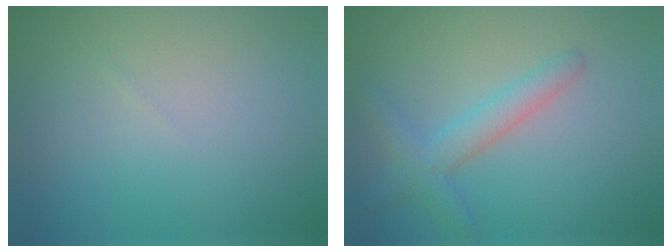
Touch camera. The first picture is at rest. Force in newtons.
{"total": 2.8, "press": 2.8, "slide": 0.1}